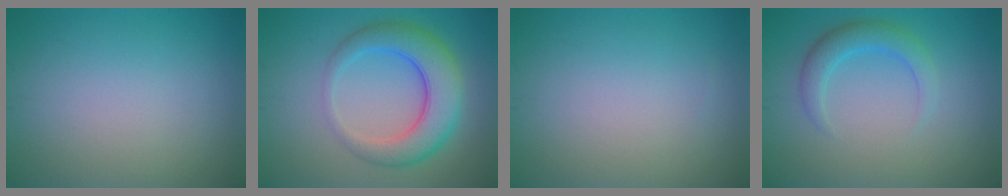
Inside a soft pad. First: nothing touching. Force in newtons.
{"total": 6.3, "press": 6.3, "slide": 0.3}
{"total": 0.0}
{"total": 2.8, "press": 2.8, "slide": 0.2}